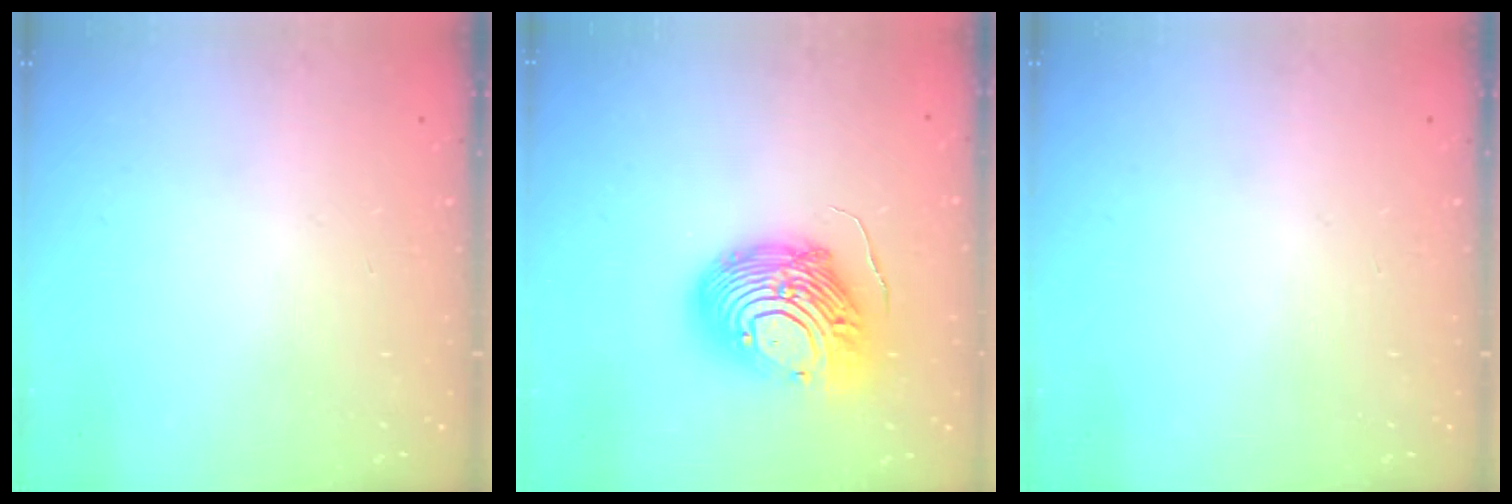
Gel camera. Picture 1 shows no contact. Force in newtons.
{"total": 18.0, "press": 17.9, "slide": 1.9}
{"total": 0.0}